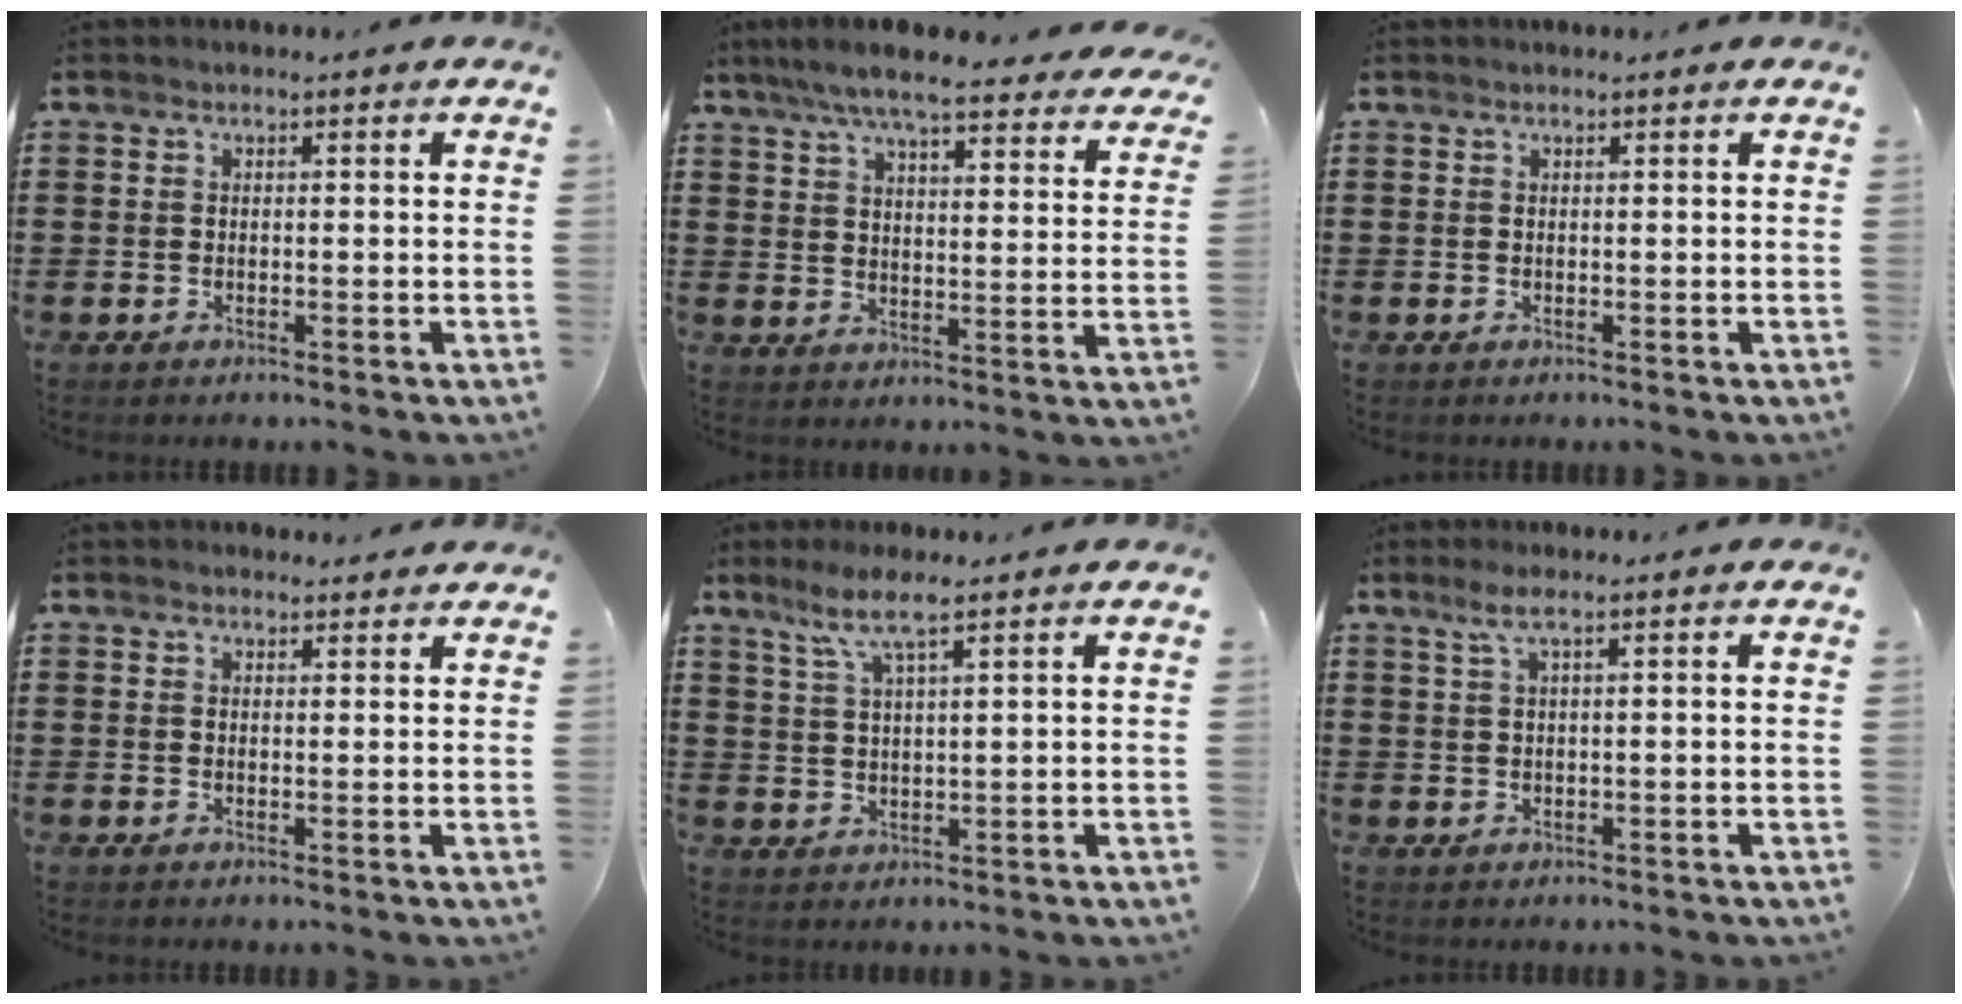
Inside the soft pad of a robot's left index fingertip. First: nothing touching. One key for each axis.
{"total": 7.5, "fx": 6.6, "fy": 0.4, "fz": 3.5, "tx": -0.092, "ty": -0.031, "tz": 0.117}
{"total": 0.0}
{"total": 1.5, "fx": 1.4, "fy": 0.4, "fz": 0.0, "tx": -0.003, "ty": 0.003, "tz": 0.028}
{"total": 5.5, "fx": 3.5, "fy": 0.5, "fz": 4.2, "tx": -0.091, "ty": 0.001, "tz": 0.060}
{"total": 2.2, "fx": 1.0, "fy": 0.1, "fz": 2.0, "tx": -0.043, "ty": 0.001, "tz": 0.017}